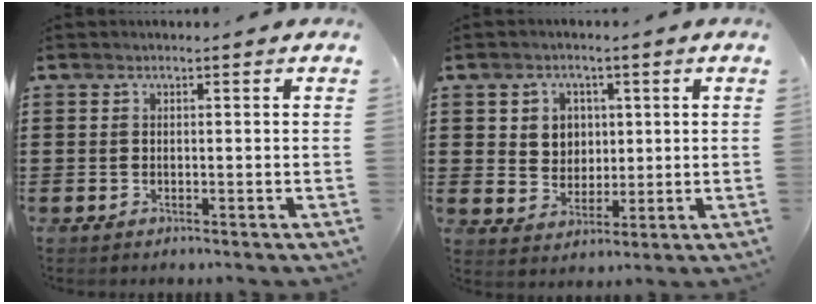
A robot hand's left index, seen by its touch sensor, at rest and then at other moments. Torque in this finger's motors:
{"motor_torque": [0.25, 0.27, 0.08, 0.01]}